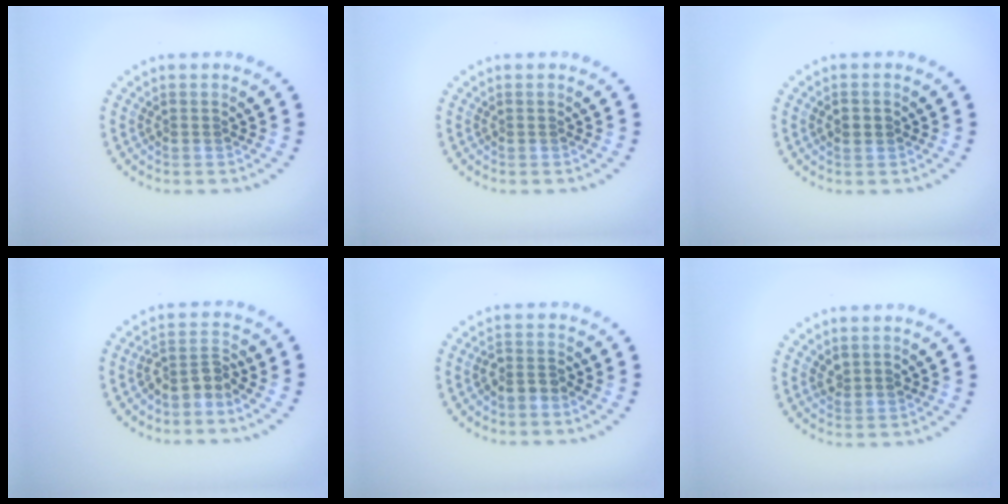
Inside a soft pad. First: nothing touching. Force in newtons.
{"total": 0.0}
{"total": 1.8, "press": 1.8, "slide": 0.1}
{"total": 2.5, "press": 1.9, "slide": 1.7}
{"total": 2.0, "press": 1.5, "slide": 1.3}
{"total": 0.9, "press": 0.8, "slide": 0.5}